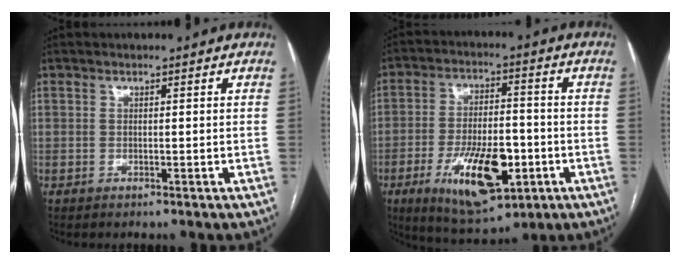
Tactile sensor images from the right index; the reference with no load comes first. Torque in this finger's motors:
{"motor_torque": [0.21, -0.16, 0.23, 0.13]}